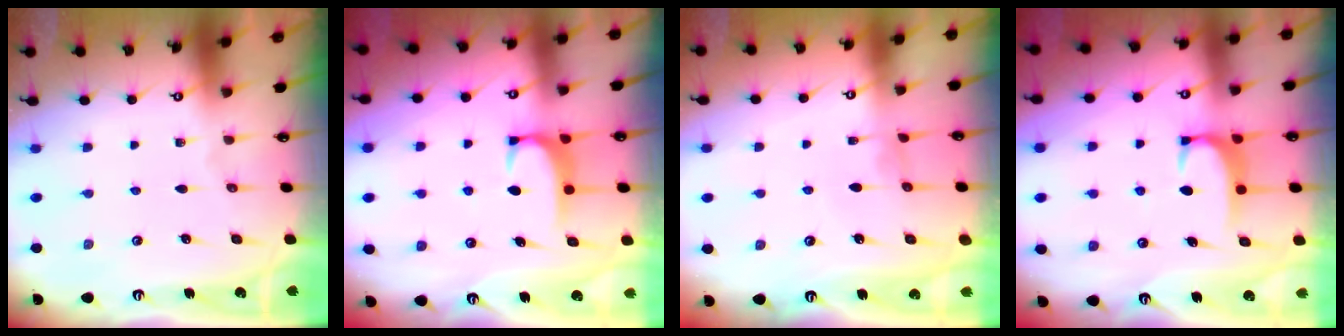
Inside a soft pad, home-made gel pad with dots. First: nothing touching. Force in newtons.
{"total": 1.9, "press": 1.8, "slide": 0.5}
{"total": 1.2, "press": 1.2, "slide": 0.4}
{"total": 1.8, "press": 1.7, "slide": 0.5}